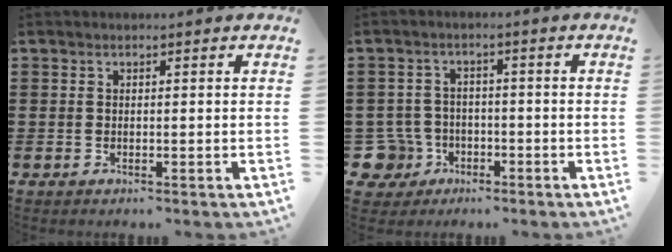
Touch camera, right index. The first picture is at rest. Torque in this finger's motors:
{"motor_torque": [-0.13, 0.47, 0.01, -0.04]}